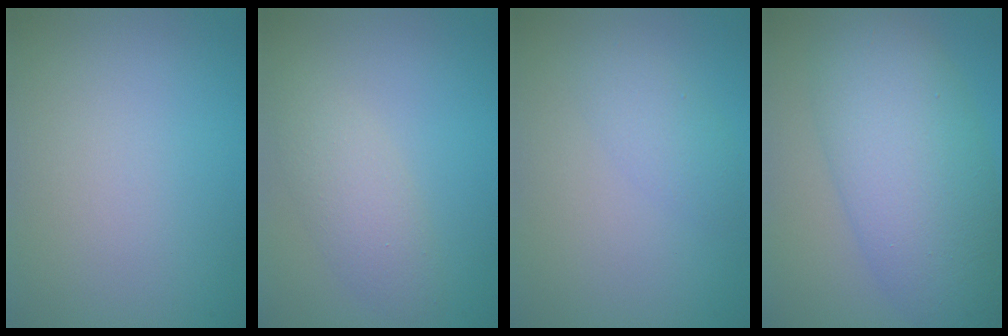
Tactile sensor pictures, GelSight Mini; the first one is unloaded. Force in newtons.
{"total": 2.8, "press": 2.8, "slide": 0.1}
{"total": 1.9, "press": 1.9, "slide": 0.0}
{"total": 9.3, "press": 9.3, "slide": 0.2}